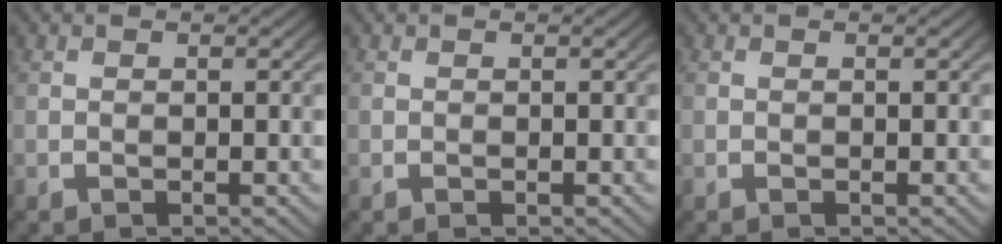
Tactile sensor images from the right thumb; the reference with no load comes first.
{"total": 0.0}
{"total": 0.0}